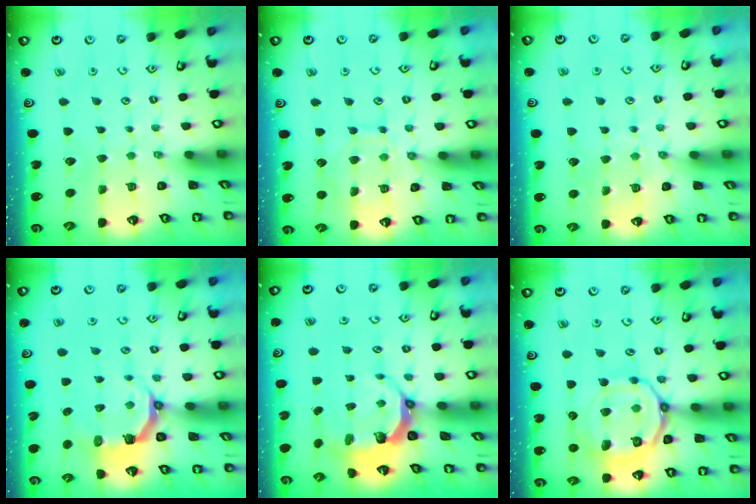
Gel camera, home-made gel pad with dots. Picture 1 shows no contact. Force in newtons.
{"total": 11.3, "press": 11.2, "slide": 1.1}
{"total": 6.3, "press": 6.2, "slide": 0.6}
{"total": 5.4, "press": 3.7, "slide": 3.9}
{"total": 6.8, "press": 5.4, "slide": 4.1}
{"total": 17.0, "press": 17.0, "slide": 1.6}